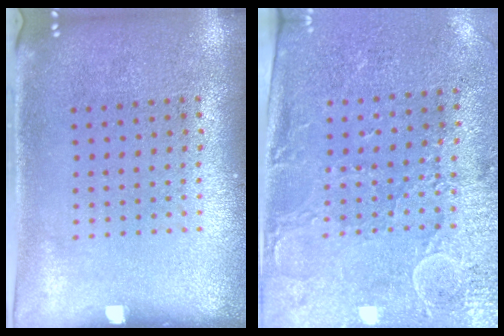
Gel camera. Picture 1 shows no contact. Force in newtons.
{"total": 2.9, "press": 2.5, "slide": 1.5}